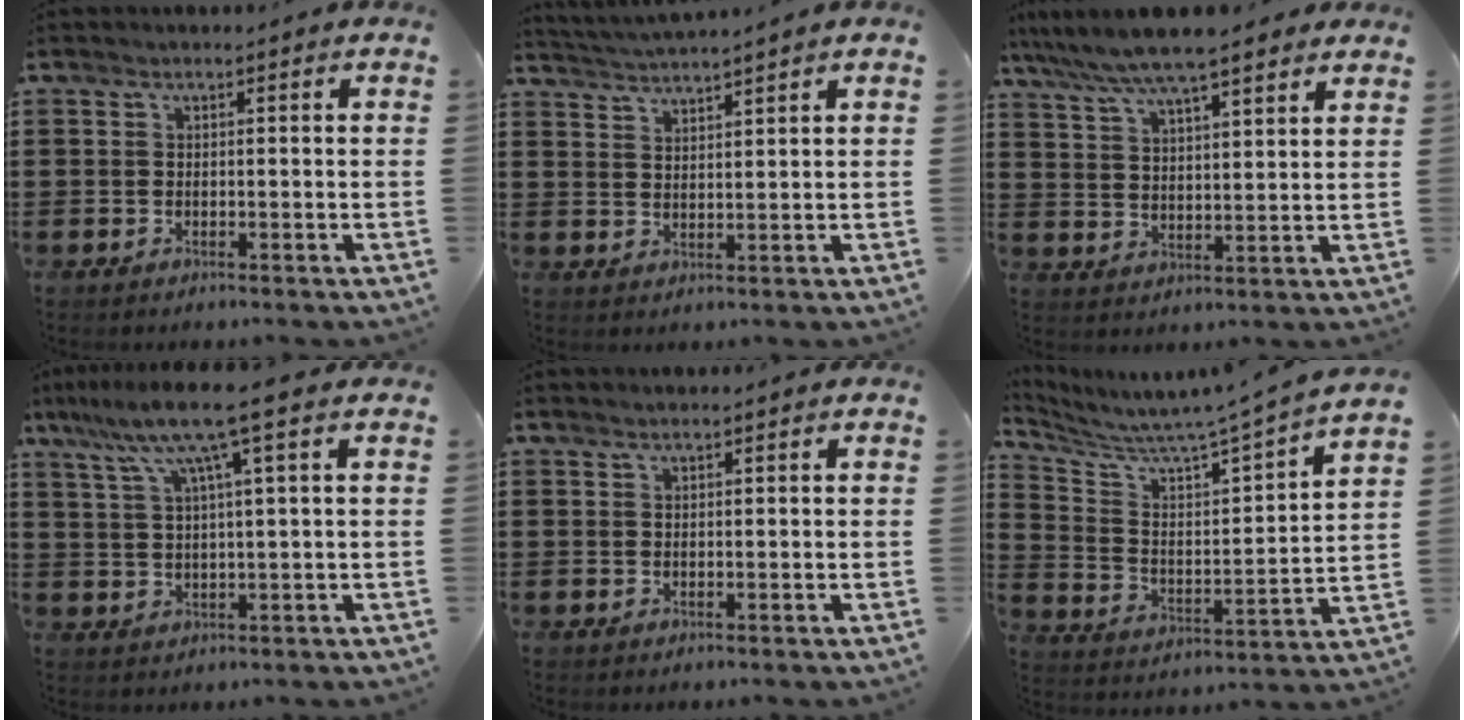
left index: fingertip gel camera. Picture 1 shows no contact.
{"total": 2.5, "force": [2.4, -0.7, -0.1], "torque": [-0.007, -0.010, 0.043]}
{"total": 7.1, "force": [6.1, 0.9, 3.4], "torque": [-0.088, -0.018, 0.106]}
{"total": 8.6, "force": [4.6, 0.2, 7.2], "torque": [-0.160, -0.010, 0.074]}
{"total": 0.7, "force": [0.7, 0.0, 0.3], "torque": [-0.006, -0.001, 0.013]}
{"total": 4.8, "force": [4.5, -0.9, 1.4], "torque": [-0.053, -0.058, 0.065]}